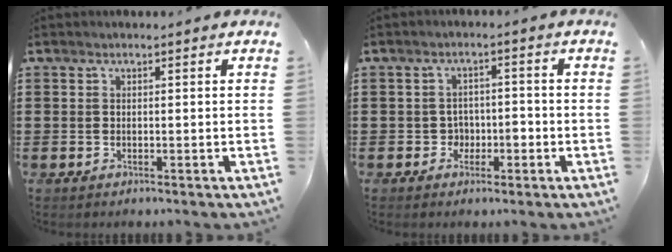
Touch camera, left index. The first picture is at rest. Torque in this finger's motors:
{"motor_torque": [0.05, 0.05, 0.04, 0.02]}